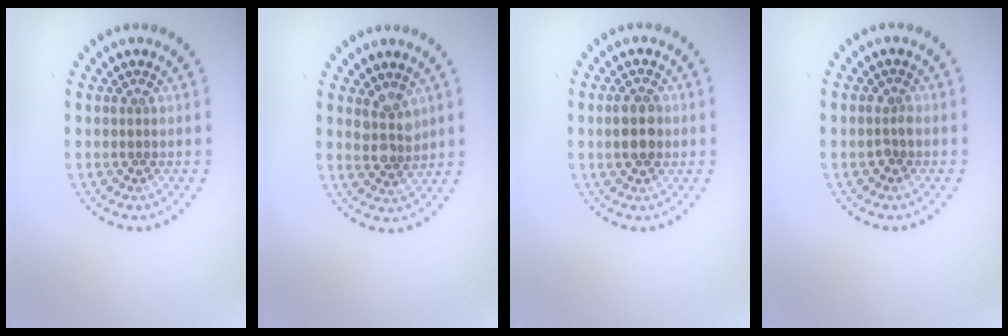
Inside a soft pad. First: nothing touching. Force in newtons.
{"total": 2.6, "press": 2.2, "slide": 1.3}
{"total": 2.8, "press": 2.8, "slide": 0.2}
{"total": 0.9, "press": 0.8, "slide": 0.3}